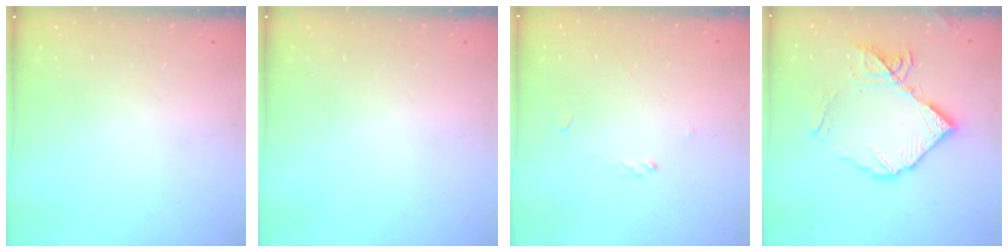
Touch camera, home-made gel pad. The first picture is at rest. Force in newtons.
{"total": 0.0}
{"total": 0.0}
{"total": 13.1, "press": 13.0, "slide": 1.4}